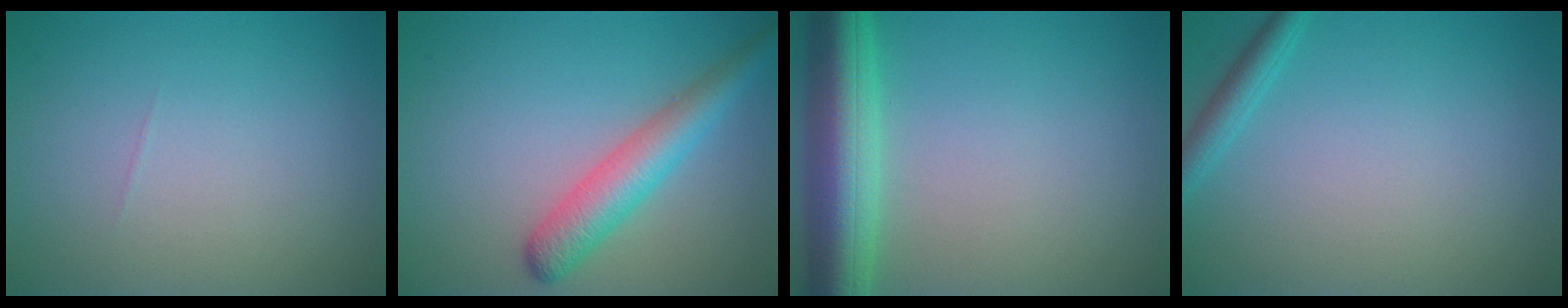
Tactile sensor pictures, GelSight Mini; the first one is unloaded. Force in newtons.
{"total": 4.4, "press": 4.4, "slide": 0.1}
{"total": 7.4, "press": 7.4, "slide": 0.4}
{"total": 1.8, "press": 1.8, "slide": 0.1}